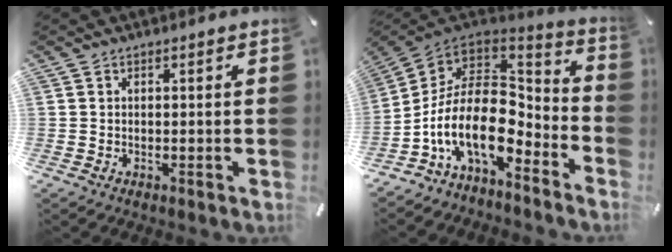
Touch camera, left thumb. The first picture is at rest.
{"total": 18.1, "force": [-6.1, 10.0, 13.8], "torque": [-0.285, -0.008, -0.109]}